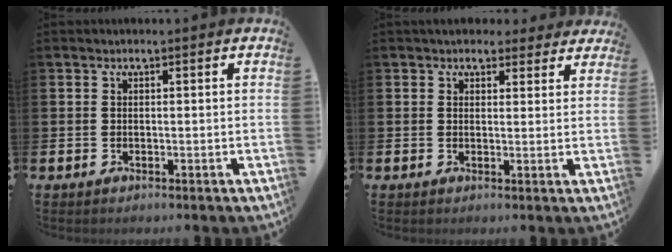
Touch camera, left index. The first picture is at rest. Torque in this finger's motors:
{"motor_torque": [0.27, -0.50, 0.77, 0.13]}